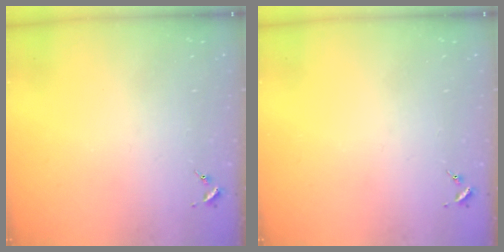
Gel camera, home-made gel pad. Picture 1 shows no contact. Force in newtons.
{"total": 0.0}